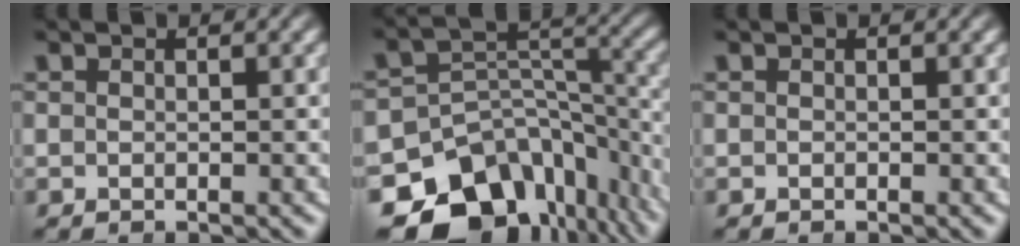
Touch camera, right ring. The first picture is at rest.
{"total": 17.7, "force": [-9.4, 11.7, 9.4], "torque": [-0.146, -0.063, -0.128]}
{"total": 0.0}